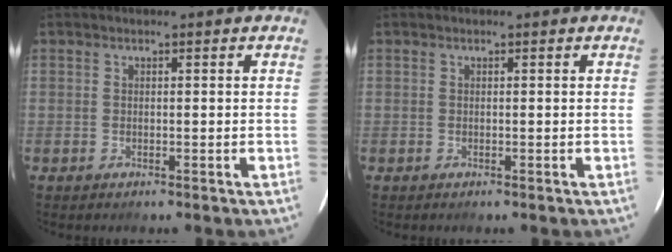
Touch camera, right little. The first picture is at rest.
{"total": 0.0}